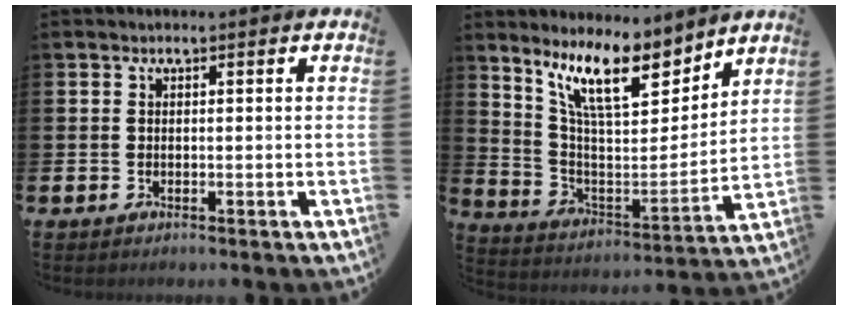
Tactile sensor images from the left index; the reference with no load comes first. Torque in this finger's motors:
{"motor_torque": [1.00, -1.14, 1.06, 0.21]}